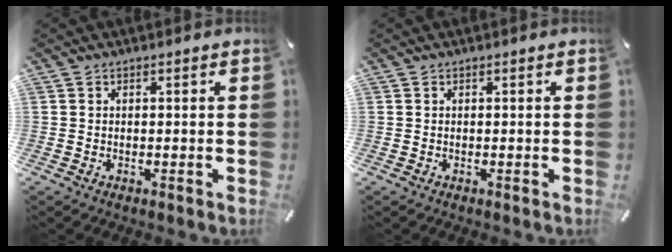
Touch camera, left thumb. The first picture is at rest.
{"total": 0.0}